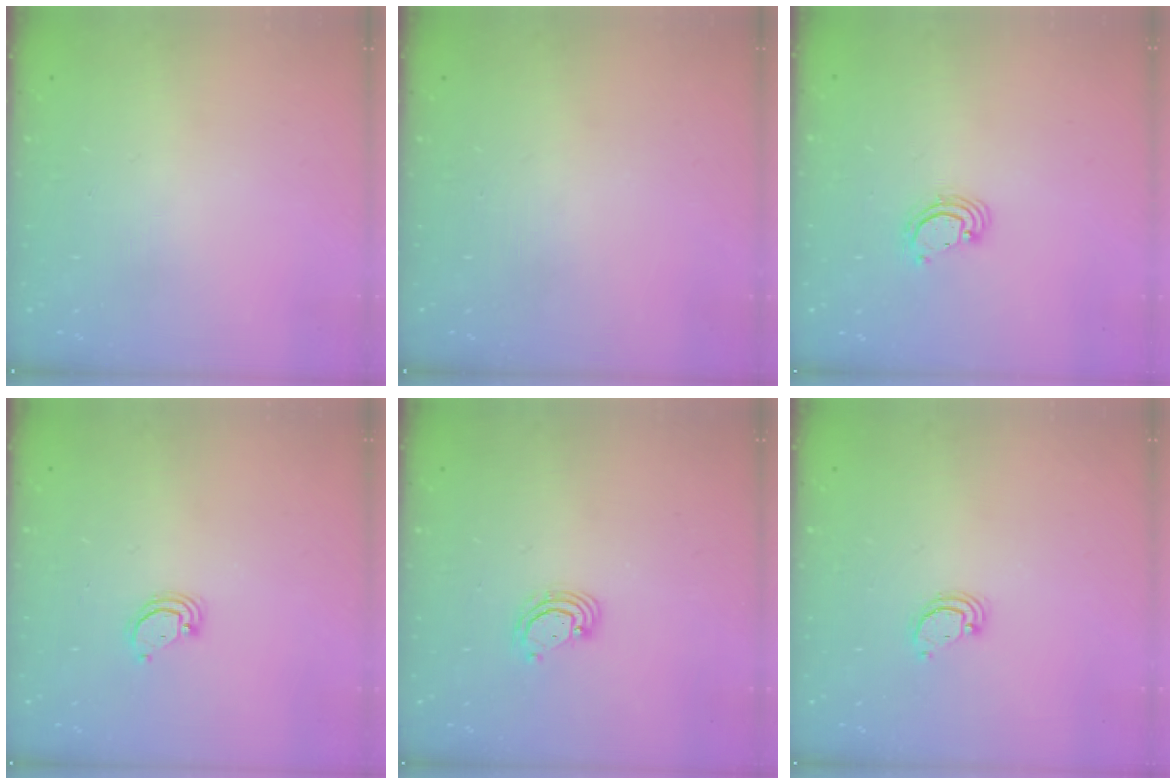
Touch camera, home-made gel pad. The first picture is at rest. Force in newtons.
{"total": 0.0}
{"total": 2.6, "press": 2.6, "slide": 0.1}
{"total": 2.9, "press": 2.8, "slide": 0.2}
{"total": 3.0, "press": 2.9, "slide": 0.3}
{"total": 2.6, "press": 2.6, "slide": 0.2}